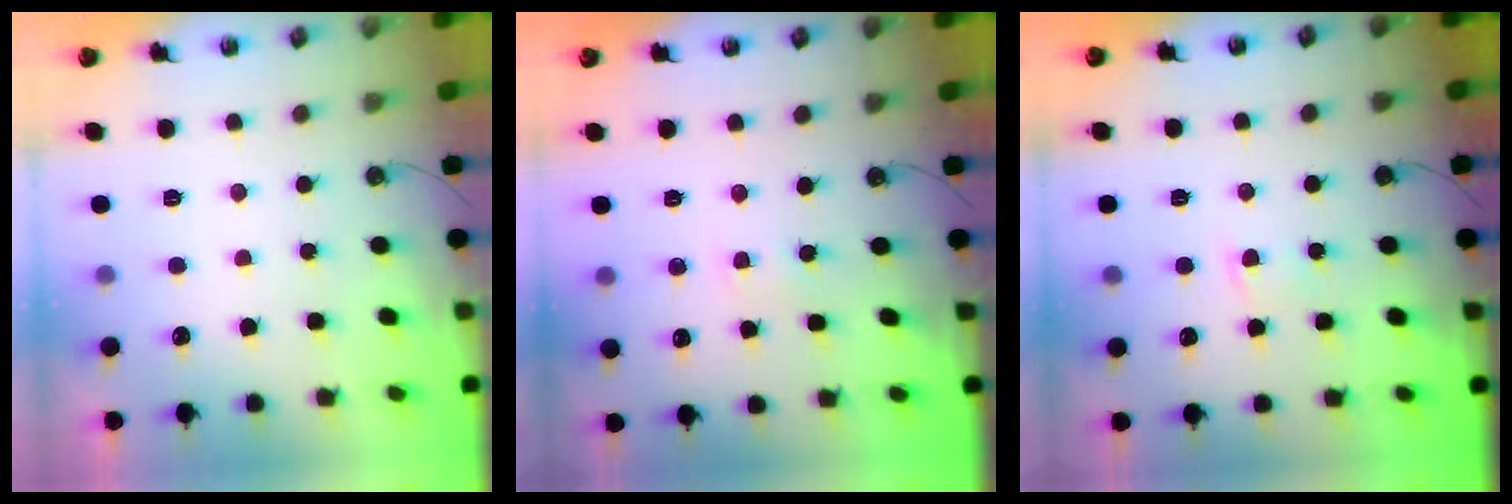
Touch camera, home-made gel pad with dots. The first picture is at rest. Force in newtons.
{"total": 2.8, "press": 2.7, "slide": 0.4}
{"total": 1.9, "press": 1.9, "slide": 0.3}